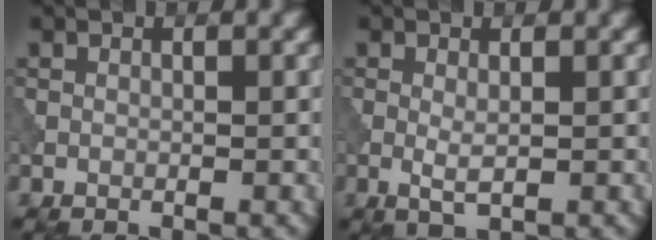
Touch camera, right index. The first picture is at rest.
{"total": 1.6, "force": [0.0, 0.4, 1.5], "torque": [-0.032, -0.003, -0.001]}